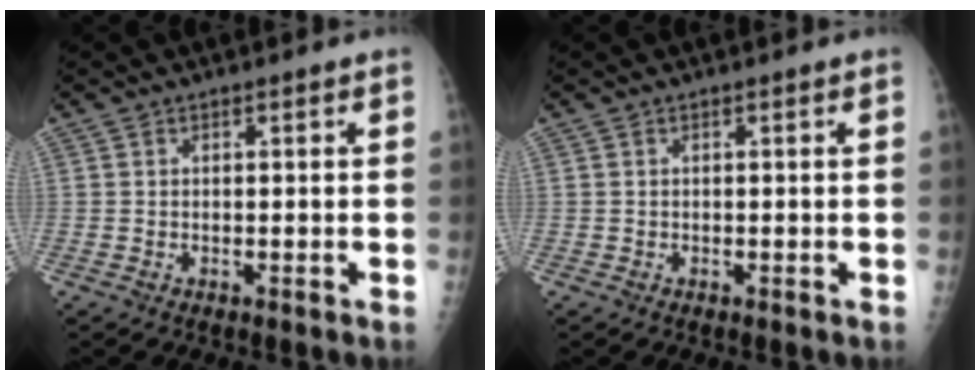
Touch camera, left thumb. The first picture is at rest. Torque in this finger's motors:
{"motor_torque": [0.26, -0.09, 0.31, 0.24, 0.00]}